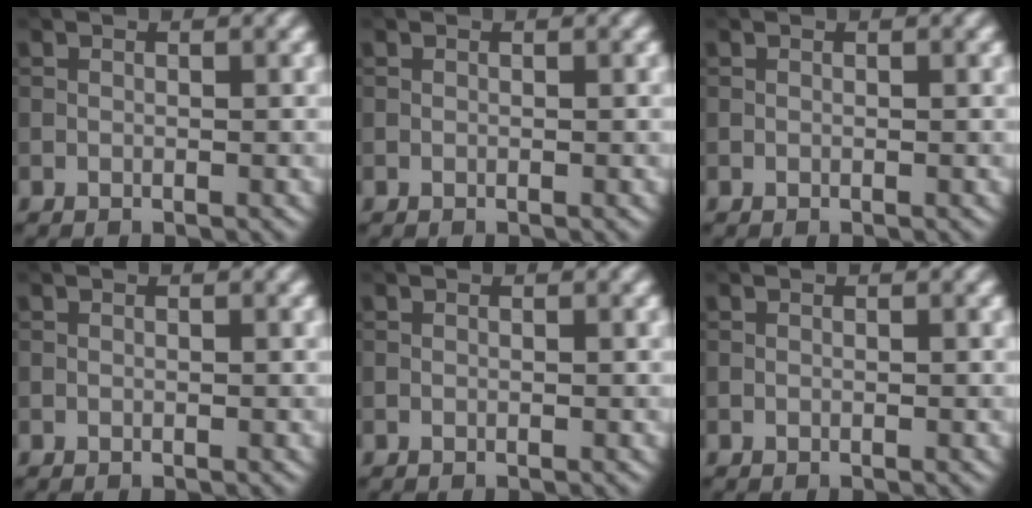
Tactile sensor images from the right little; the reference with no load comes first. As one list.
[{"total": 0.0}, {"total": 0.0}, {"total": 0.0}, {"total": 0.0}, {"total": 0.0}]